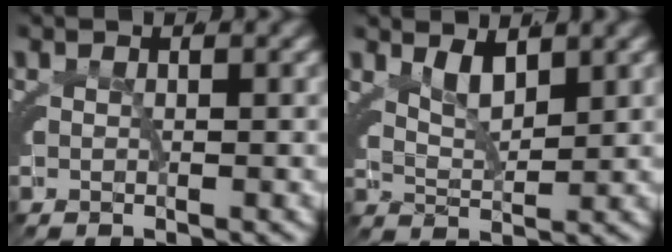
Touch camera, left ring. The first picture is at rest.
{"total": 2.6, "force": [1.9, 0.7, 1.7], "torque": [-0.033, -0.006, 0.035]}